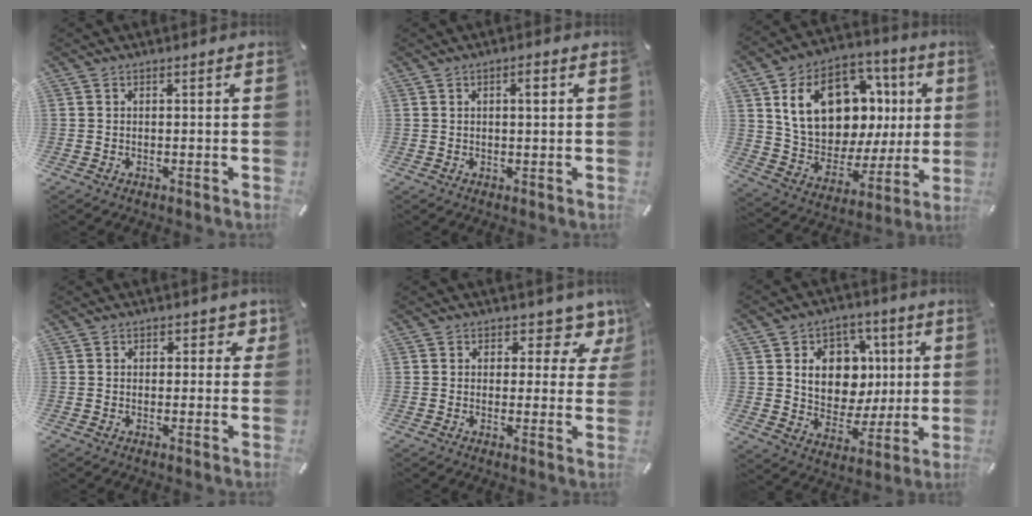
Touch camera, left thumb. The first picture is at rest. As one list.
[{"total": 2.4, "force": [0.7, 0.9, 2.1], "torque": [-0.036, 0.003, 0.009]}, {"total": 20.0, "force": [6.6, 14.3, 12.3], "torque": [-0.218, -0.025, 0.123]}, {"total": 2.8, "force": [1.1, 2.0, 1.5], "torque": [0.007, -0.007, 0.008]}, {"total": 6.9, "force": [4.5, 4.1, 3.2], "torque": [-0.025, -0.035, 0.072]}, {"total": 12.2, "force": [2.4, 11.0, 4.7], "torque": [-0.068, -0.020, 0.054]}]